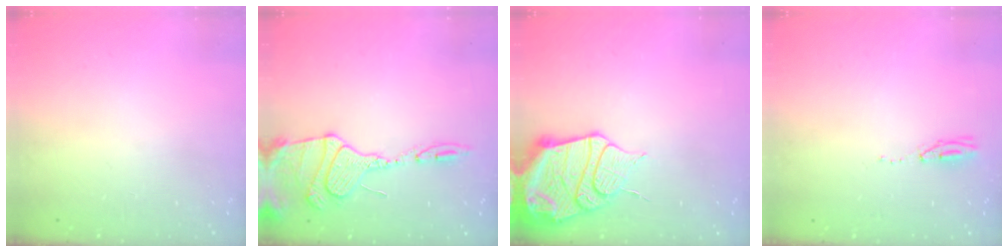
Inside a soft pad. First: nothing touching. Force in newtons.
{"total": 14.4, "press": 14.4, "slide": 1.5}
{"total": 17.2, "press": 17.1, "slide": 1.7}
{"total": 4.2, "press": 2.6, "slide": 3.3}